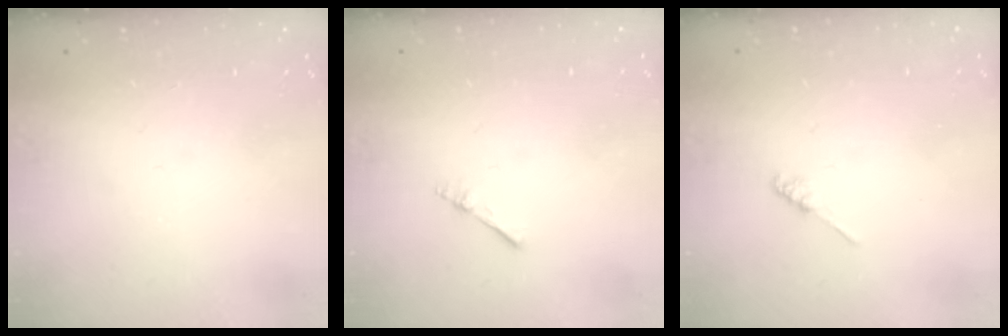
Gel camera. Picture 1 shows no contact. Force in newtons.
{"total": 2.2, "press": 2.1, "slide": 0.3}
{"total": 1.2, "press": 1.1, "slide": 0.3}